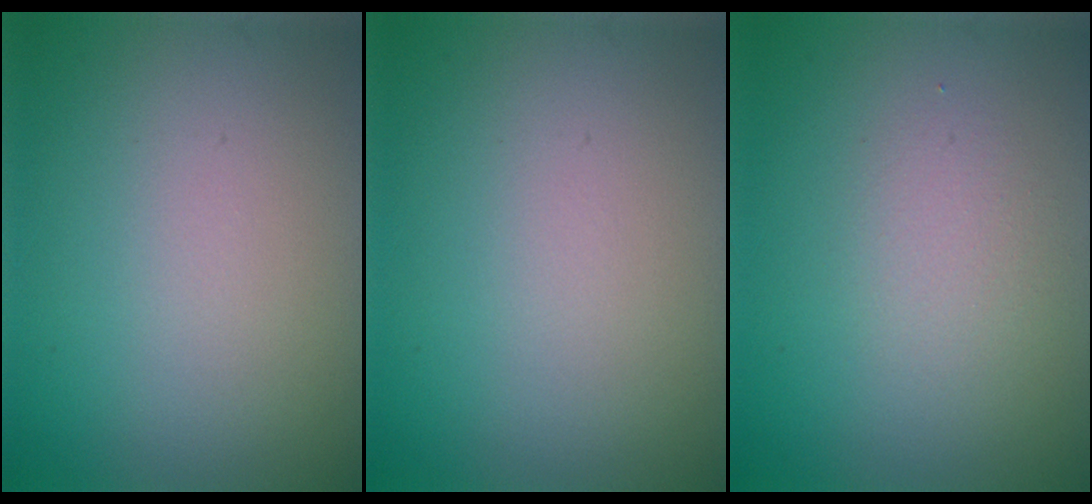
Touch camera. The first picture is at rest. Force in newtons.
{"total": 0.0}
{"total": 1.6, "press": 1.6, "slide": 0.1}